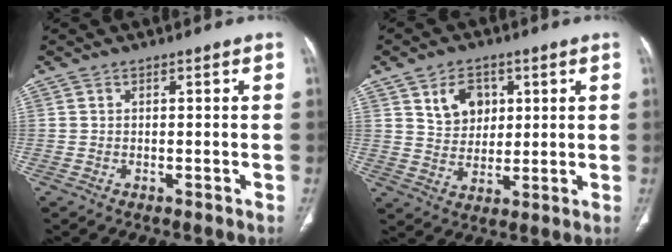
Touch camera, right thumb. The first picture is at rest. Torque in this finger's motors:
{"motor_torque": [-0.63, 0.79, -0.16, 0.19, 0.04]}